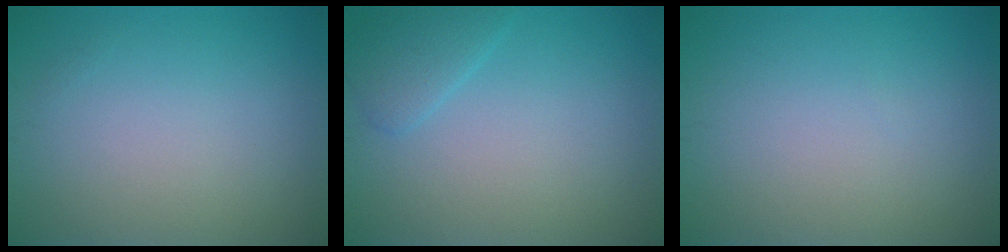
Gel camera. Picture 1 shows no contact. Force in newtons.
{"total": 1.8, "press": 1.8, "slide": 0.1}
{"total": 0.0}